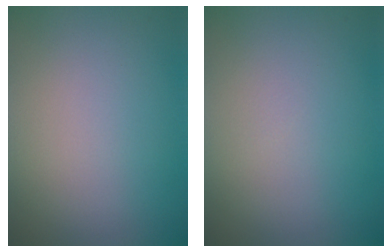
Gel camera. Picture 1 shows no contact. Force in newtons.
{"total": 0.0}